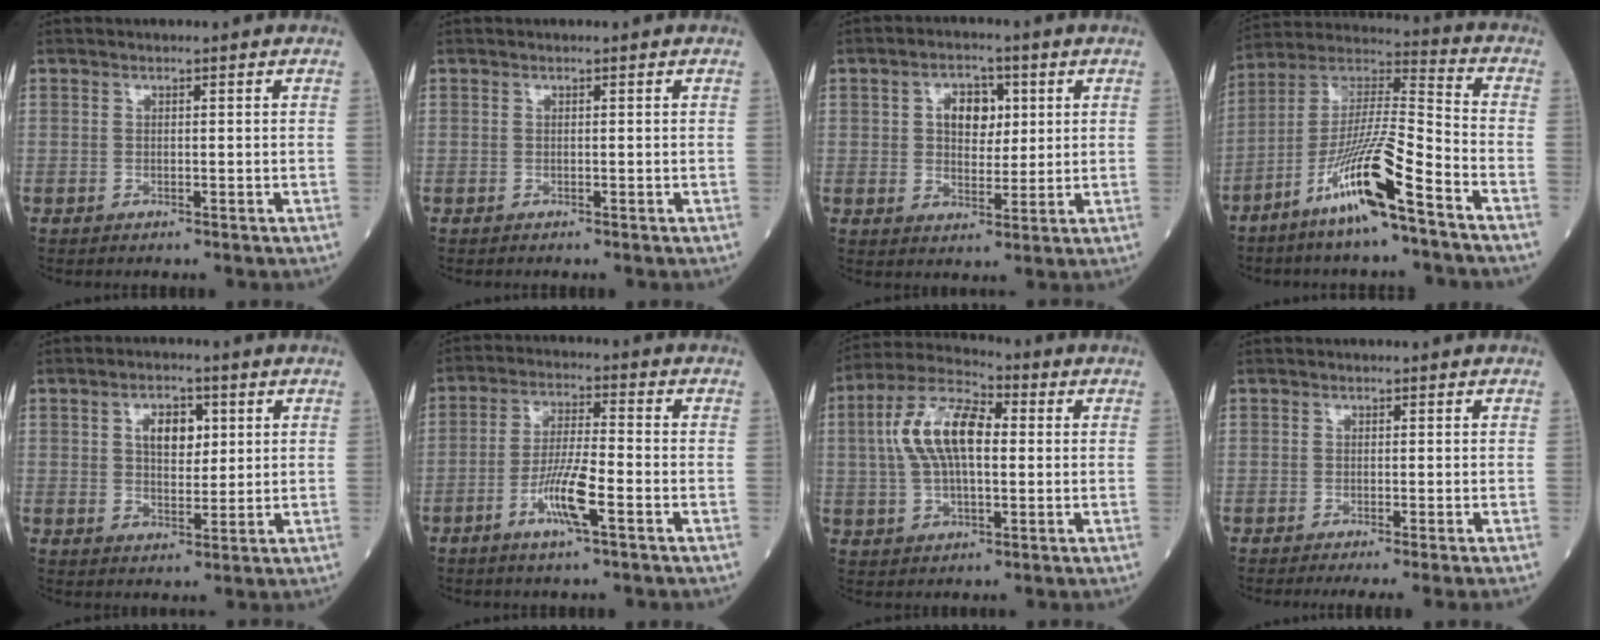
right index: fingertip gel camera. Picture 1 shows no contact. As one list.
[{"total": 0.0}, {"total": 6.0, "force": [1.7, 3.8, 4.3], "torque": [-0.068, 0.015, 0.030]}, {"total": 14.8, "force": [-8.4, 0.6, 12.2], "torque": [-0.241, -0.013, -0.160]}, {"total": 5.5, "force": [1.8, 3.0, 4.3], "torque": [-0.070, 0.008, 0.032]}, {"total": 7.8, "force": [-3.4, 0.7, 7.0], "torque": [-0.138, -0.005, -0.065]}, {"total": 11.8, "force": [1.6, 5.0, 10.6], "torque": [-0.224, 0.027, 0.025]}, {"total": 2.6, "force": [-2.1, -0.6, 1.3], "torque": [-0.014, -0.003, -0.033]}]